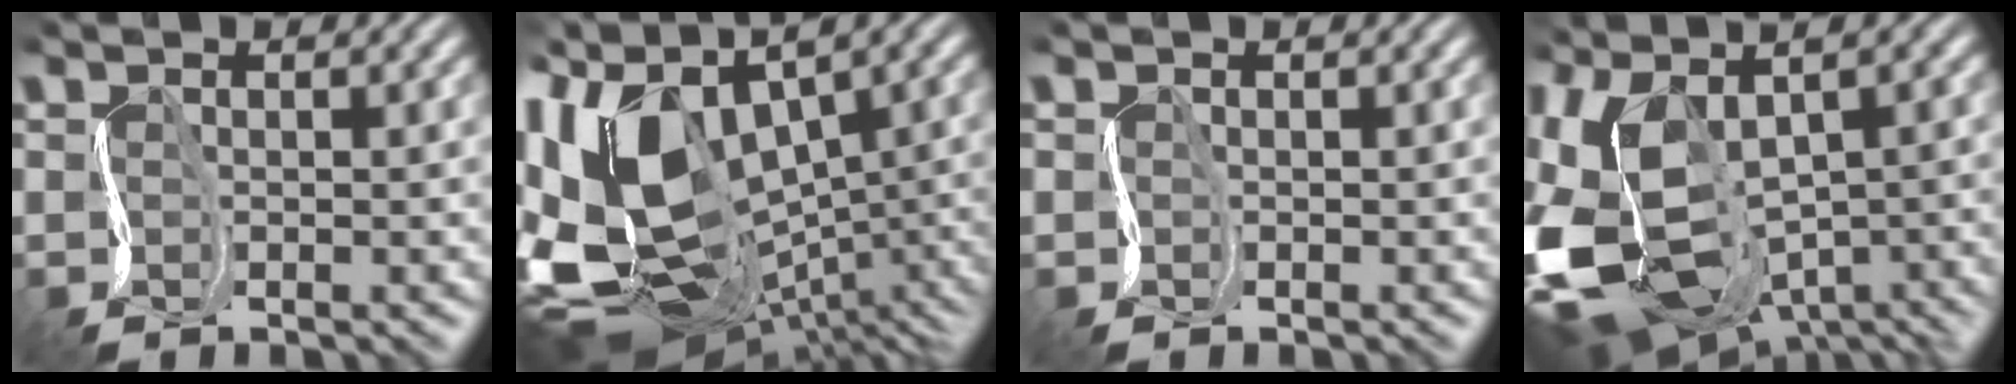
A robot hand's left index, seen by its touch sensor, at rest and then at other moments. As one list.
[{"total": 14.1, "force": [1.2, 8.5, 11.1], "torque": [-0.232, -0.023, 0.068]}, {"total": 1.9, "force": [0.5, 1.8, 0.6], "torque": [-0.012, 0.008, -0.019]}, {"total": 12.5, "force": [-3.1, 7.2, 9.7], "torque": [-0.235, -0.050, -0.003]}]